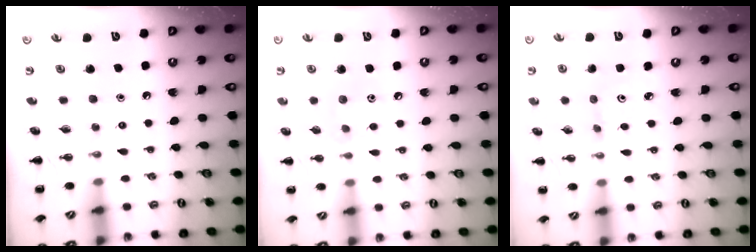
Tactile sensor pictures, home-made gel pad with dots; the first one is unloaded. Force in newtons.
{"total": 7.0, "press": 6.8, "slide": 1.5}
{"total": 3.5, "press": 3.4, "slide": 0.9}